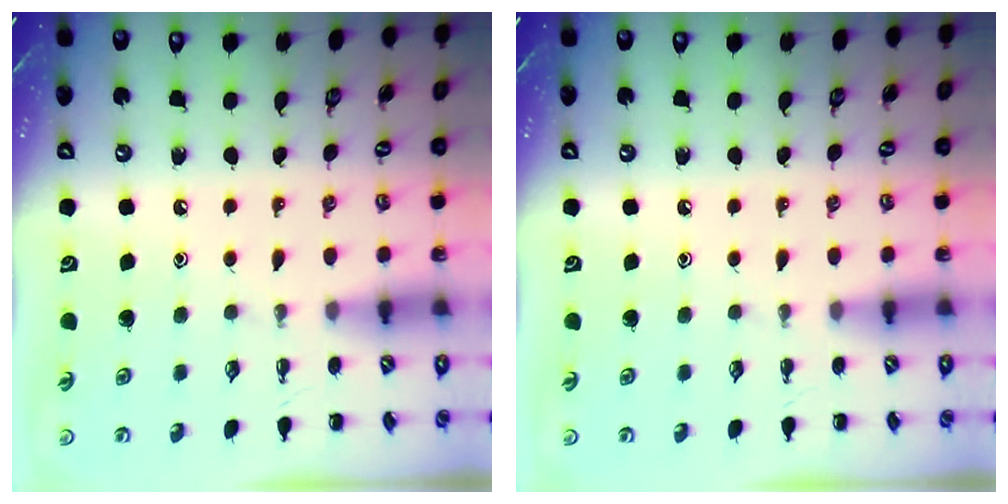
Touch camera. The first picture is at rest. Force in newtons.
{"total": 0.0}